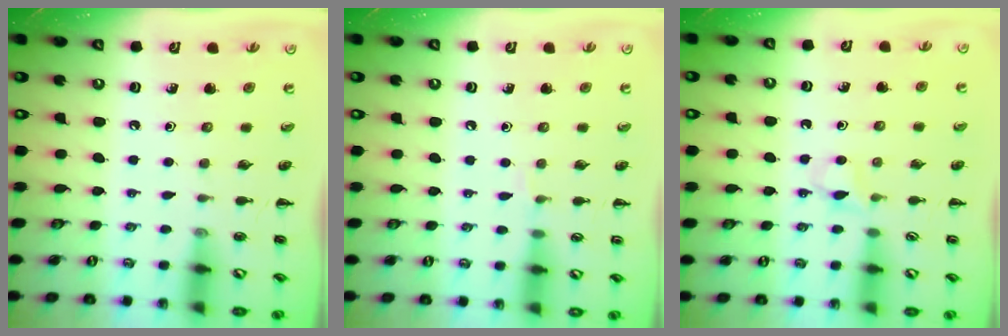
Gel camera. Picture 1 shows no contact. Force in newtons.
{"total": 3.8, "press": 3.6, "slide": 1.2}
{"total": 3.0, "press": 2.8, "slide": 1.2}